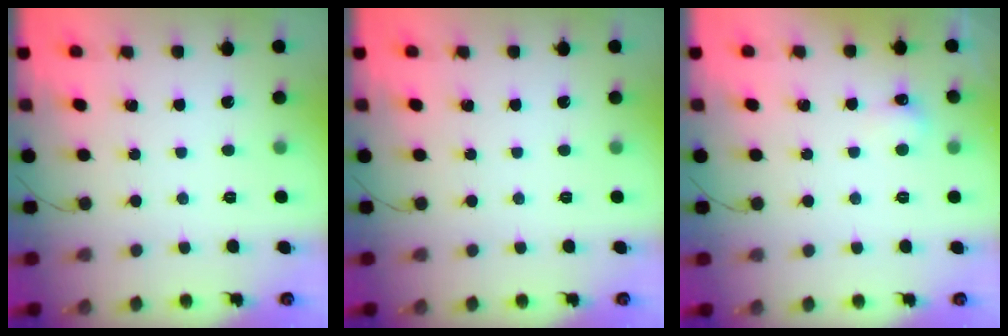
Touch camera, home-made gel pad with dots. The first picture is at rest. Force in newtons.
{"total": 0.0}
{"total": 3.8, "press": 3.7, "slide": 1.1}